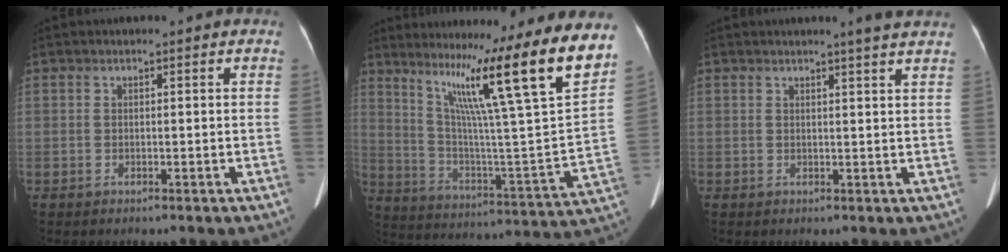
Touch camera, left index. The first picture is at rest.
{"total": 24.4, "force": [16.4, -2.4, 17.8], "torque": [-0.272, -0.069, 0.232]}
{"total": 4.1, "force": [3.5, -0.8, 2.1], "torque": [-0.027, -0.018, 0.025]}